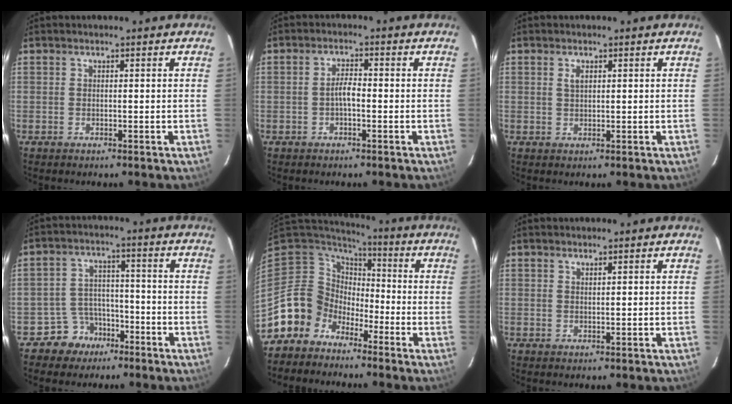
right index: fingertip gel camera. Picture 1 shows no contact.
{"total": 2.4, "force": [-0.8, 0.7, 2.2], "torque": [-0.044, 0.008, -0.016]}
{"total": 1.6, "force": [0.7, 0.8, 1.2], "torque": [-0.022, 0.002, 0.012]}
{"total": 6.5, "force": [-4.3, 4.9, 0.1], "torque": [-0.014, 0.026, -0.069]}
{"total": 9.8, "force": [-6.5, 7.4, 0.0], "torque": [-0.020, 0.038, -0.132]}
{"total": 0.7, "force": [0.6, 0.0, 0.3], "torque": [-0.006, -0.001, 0.011]}